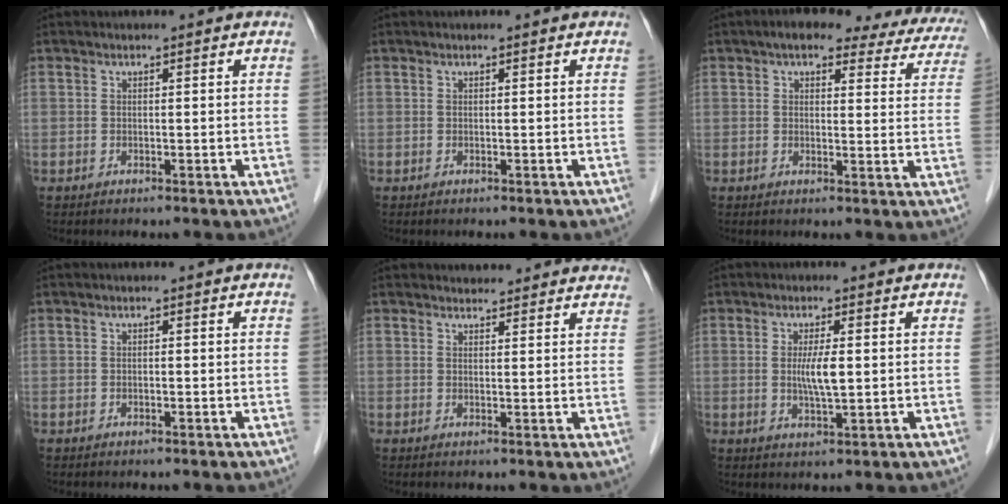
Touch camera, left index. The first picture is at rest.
{"total": 0.0}
{"total": 17.4, "force": [13.8, 5.7, 8.8], "torque": [-0.091, 0.030, 0.145]}
{"total": 0.0}
{"total": 7.2, "force": [7.0, 1.6, 0.9], "torque": [0.006, 0.010, 0.060]}
{"total": 4.0, "force": [0.3, 0.4, 4.0], "torque": [-0.077, -0.006, 0.006]}